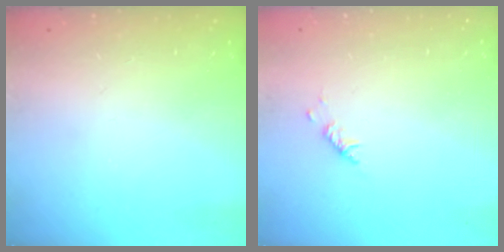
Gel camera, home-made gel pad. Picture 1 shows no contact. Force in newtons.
{"total": 2.9, "press": 2.9, "slide": 0.6}